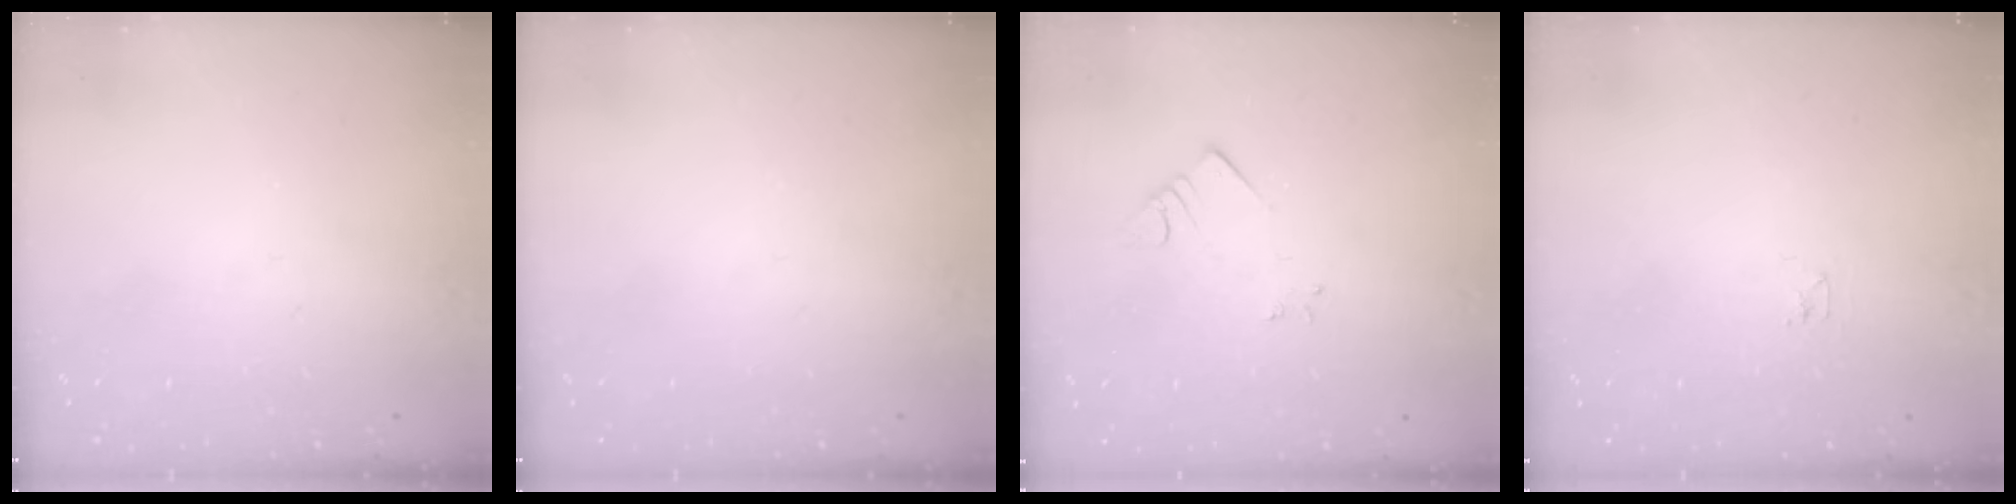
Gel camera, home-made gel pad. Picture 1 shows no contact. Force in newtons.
{"total": 0.0}
{"total": 2.7, "press": 2.7, "slide": 0.2}
{"total": 2.4, "press": 2.4, "slide": 0.3}